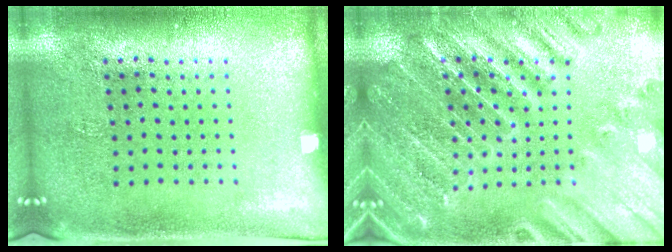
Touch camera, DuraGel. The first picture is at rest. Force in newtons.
{"total": 3.5, "press": 3.4, "slide": 0.9}